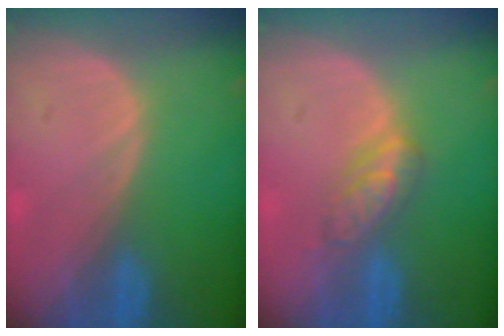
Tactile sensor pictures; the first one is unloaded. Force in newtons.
{"total": 4.7, "press": 4.5, "slide": 1.5}